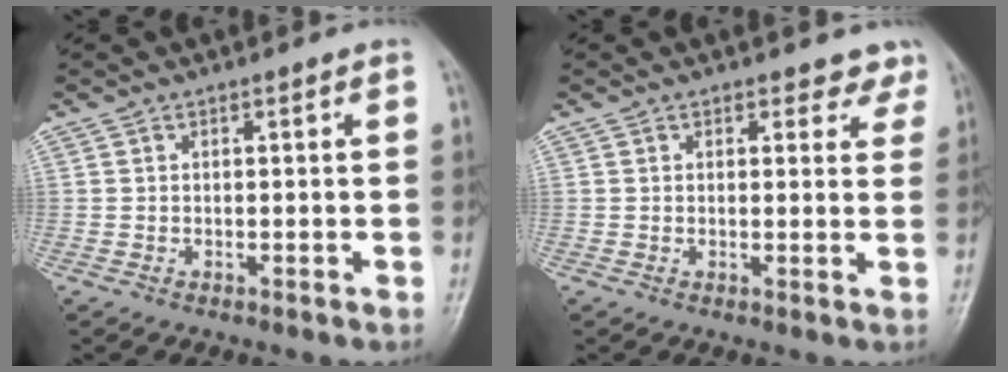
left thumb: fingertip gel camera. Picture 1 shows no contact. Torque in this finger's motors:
{"motor_torque": [-0.05, -0.13, -0.27, 0.02, 0.05]}